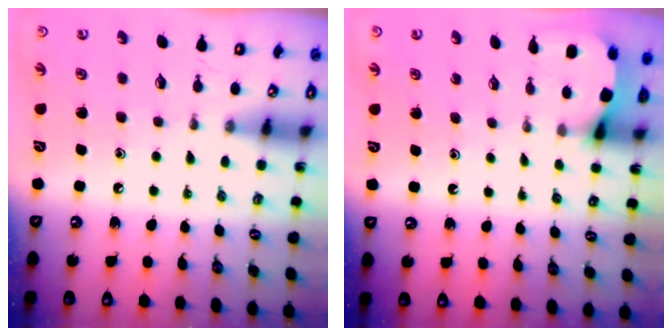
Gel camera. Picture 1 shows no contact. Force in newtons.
{"total": 3.0, "press": 3.0, "slide": 0.4}